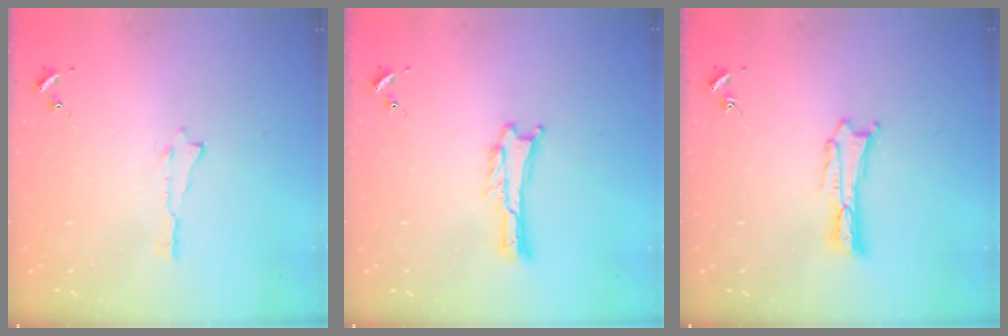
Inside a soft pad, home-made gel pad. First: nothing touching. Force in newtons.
{"total": 0.0}
{"total": 0.5, "press": 0.5, "slide": 0.2}